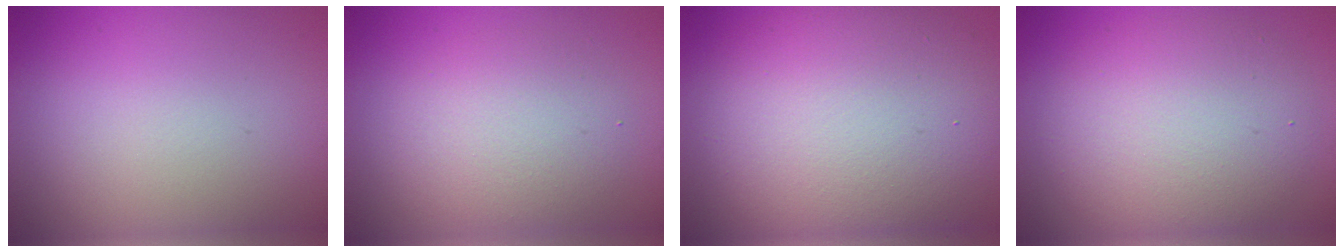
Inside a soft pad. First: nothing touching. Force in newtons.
{"total": 3.6, "press": 3.6, "slide": 0.2}
{"total": 12.3, "press": 12.3, "slide": 0.6}
{"total": 6.6, "press": 6.6, "slide": 0.5}